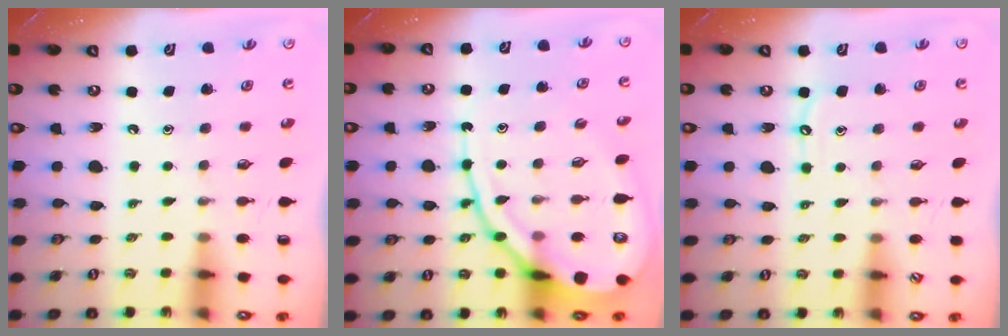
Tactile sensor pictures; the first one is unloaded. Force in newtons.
{"total": 14.2, "press": 14.1, "slide": 1.0}
{"total": 4.2, "press": 4.2, "slide": 0.5}